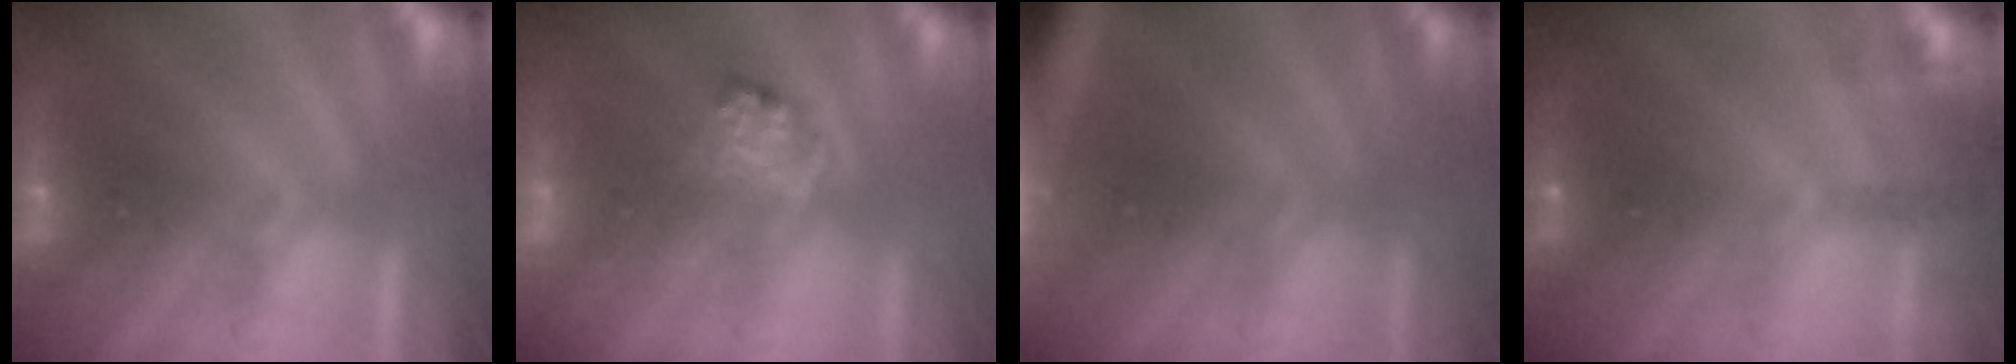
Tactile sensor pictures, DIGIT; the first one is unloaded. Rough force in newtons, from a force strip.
{"total": 2.3}
{"total": 6.6}
{"total": 8.7}